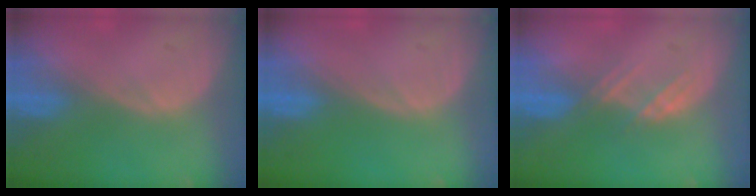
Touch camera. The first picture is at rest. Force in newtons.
{"total": 0.0}
{"total": 3.0, "press": 2.9, "slide": 0.7}